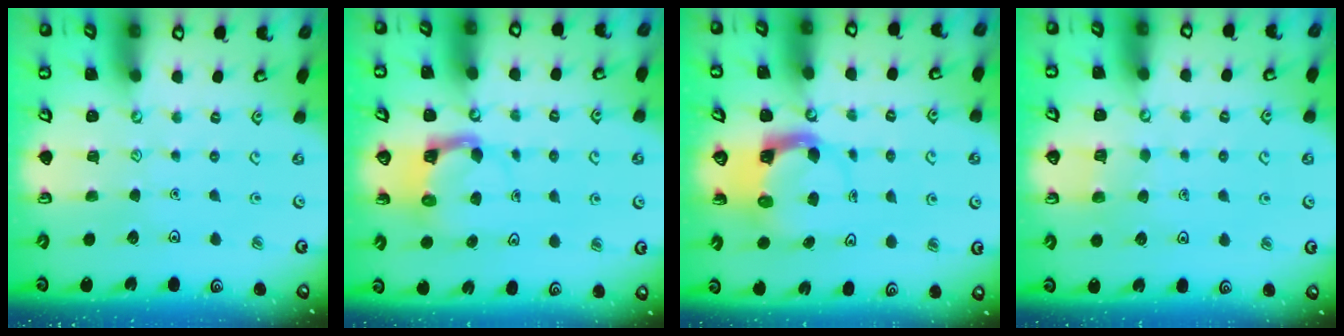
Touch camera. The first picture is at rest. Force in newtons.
{"total": 3.9, "press": 3.9, "slide": 0.2}
{"total": 3.9, "press": 3.9, "slide": 0.6}
{"total": 2.6, "press": 2.6, "slide": 0.2}